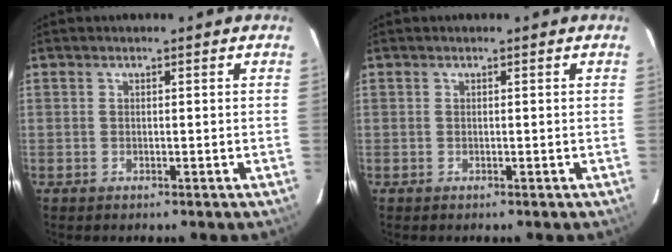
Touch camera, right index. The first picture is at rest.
{"total": 0.0}